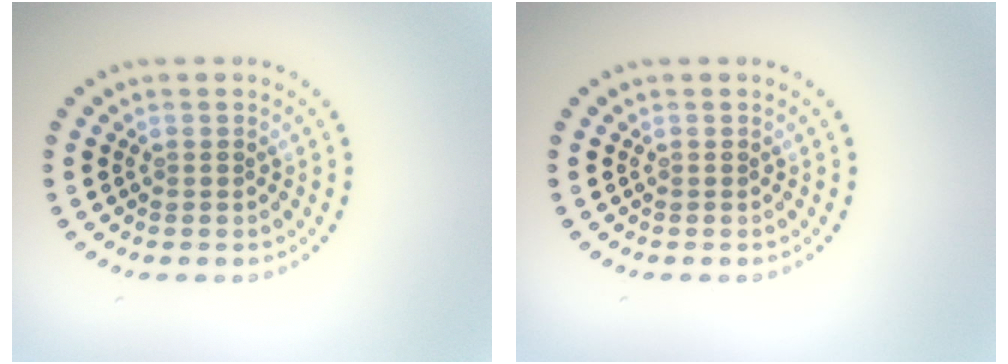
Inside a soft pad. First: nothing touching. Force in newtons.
{"total": 0.0}